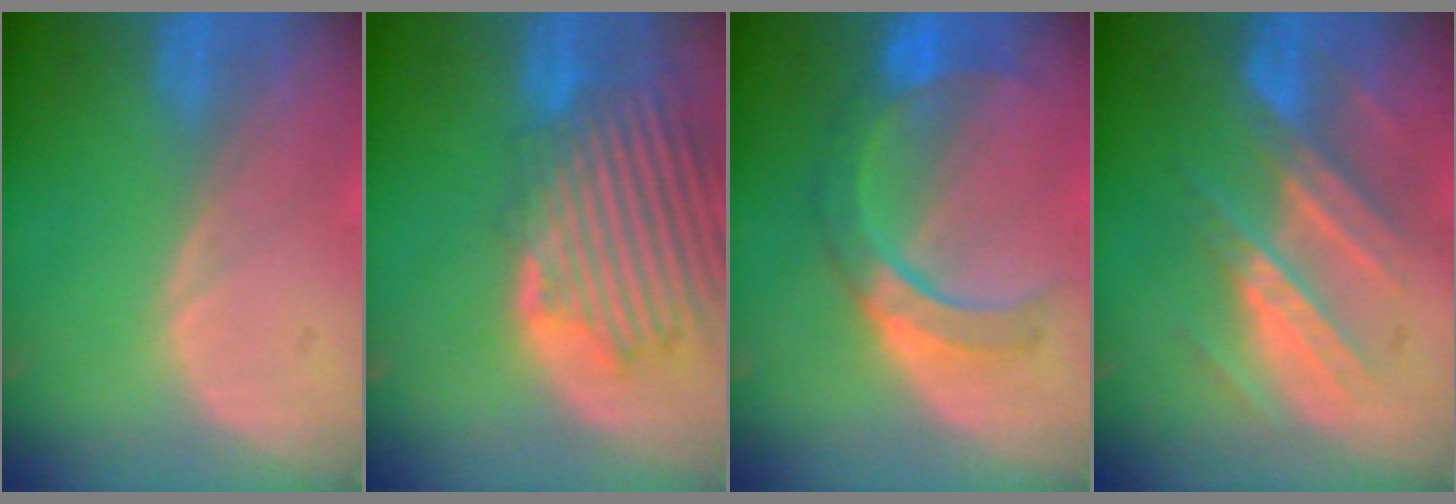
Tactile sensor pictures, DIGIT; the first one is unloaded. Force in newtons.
{"total": 13.5, "press": 11.7, "slide": 6.8}
{"total": 7.7, "press": 7.6, "slide": 1.2}
{"total": 8.7, "press": 8.0, "slide": 3.3}